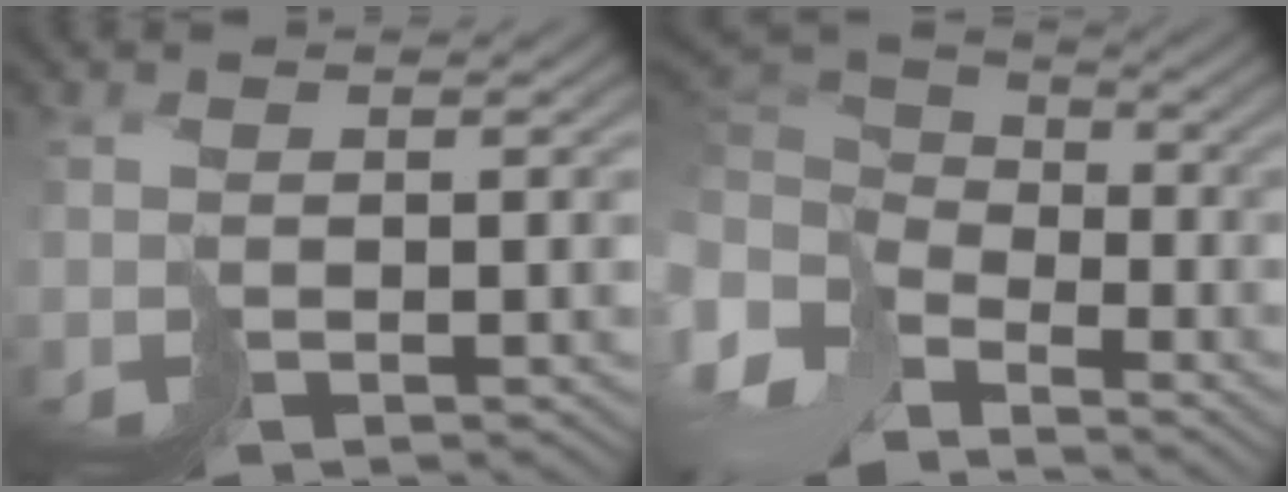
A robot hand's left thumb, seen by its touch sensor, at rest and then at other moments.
{"total": 9.9, "force": [-3.1, 7.4, 5.8], "torque": [-0.174, -0.006, -0.062]}